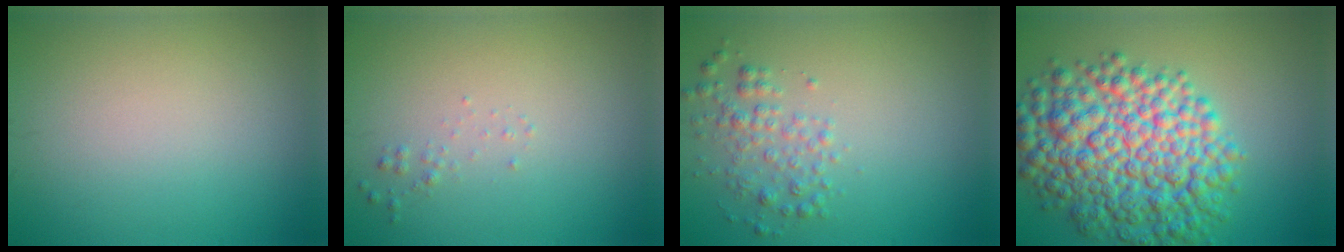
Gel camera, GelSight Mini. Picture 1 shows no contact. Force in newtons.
{"total": 0.6, "press": 0.6, "slide": 0.0}
{"total": 2.2, "press": 2.2, "slide": 0.1}
{"total": 11.0, "press": 11.0, "slide": 0.1}